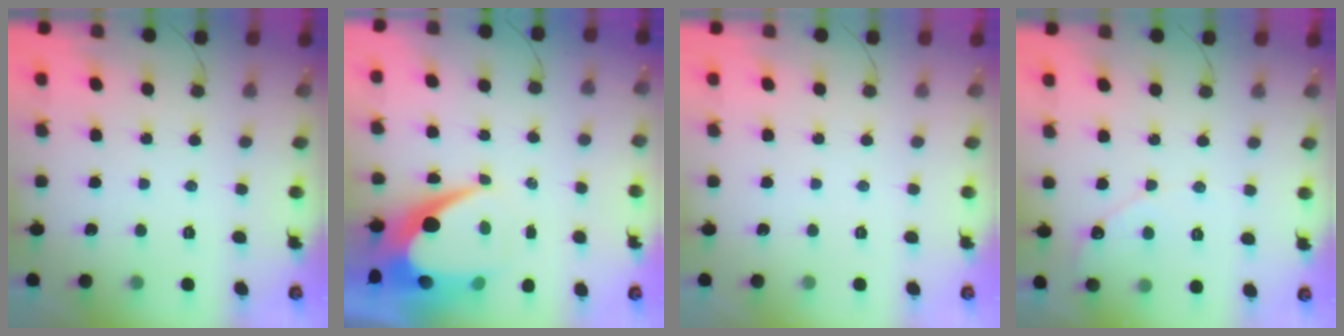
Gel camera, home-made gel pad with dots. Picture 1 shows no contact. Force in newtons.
{"total": 11.6, "press": 11.6, "slide": 0.7}
{"total": 0.0}
{"total": 4.0, "press": 4.0, "slide": 0.3}